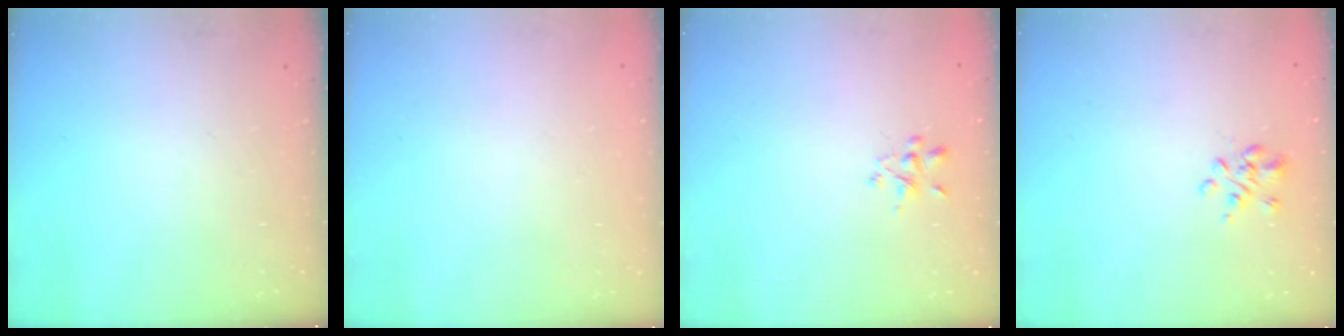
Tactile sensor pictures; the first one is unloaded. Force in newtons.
{"total": 1.9, "press": 1.9, "slide": 0.2}
{"total": 2.2, "press": 2.0, "slide": 1.0}
{"total": 1.4, "press": 1.2, "slide": 0.8}